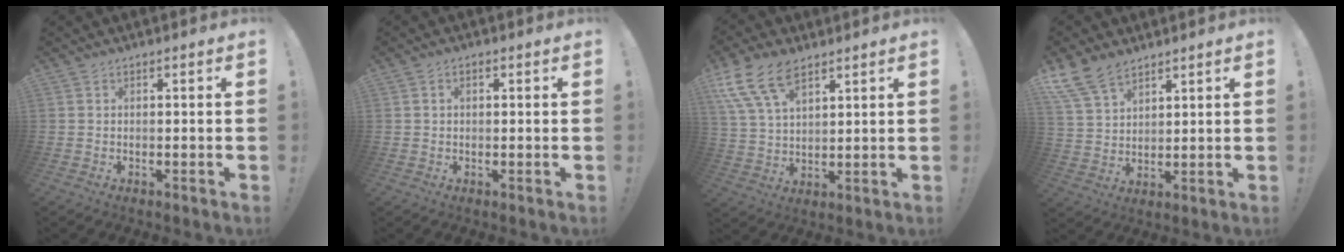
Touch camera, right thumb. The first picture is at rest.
{"total": 1.4, "force": [0.1, 1.1, 0.9], "torque": [-0.013, 0.003, 0.001]}
{"total": 13.3, "force": [8.5, 6.9, 7.5], "torque": [-0.158, -0.031, 0.162]}
{"total": 10.8, "force": [8.0, 5.6, 4.5], "torque": [-0.097, -0.037, 0.161]}